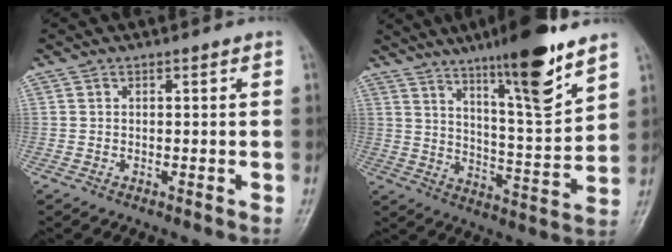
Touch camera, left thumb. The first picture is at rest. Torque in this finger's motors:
{"motor_torque": [2.11, 1.02, 1.39, -1.39, 0.47]}